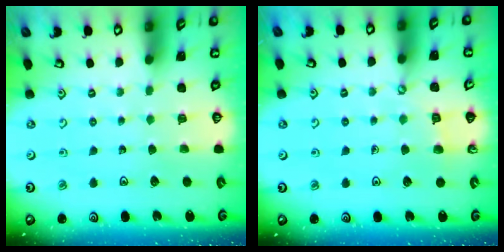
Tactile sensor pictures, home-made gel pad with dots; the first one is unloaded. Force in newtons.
{"total": 3.8, "press": 3.8, "slide": 0.6}